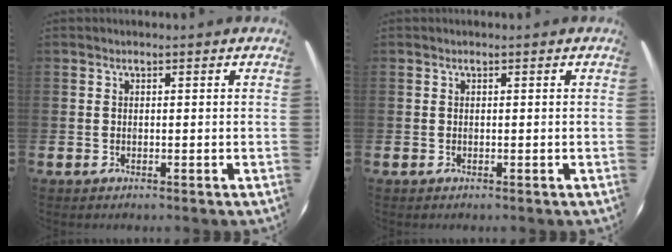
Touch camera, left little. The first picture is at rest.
{"total": 0.0}